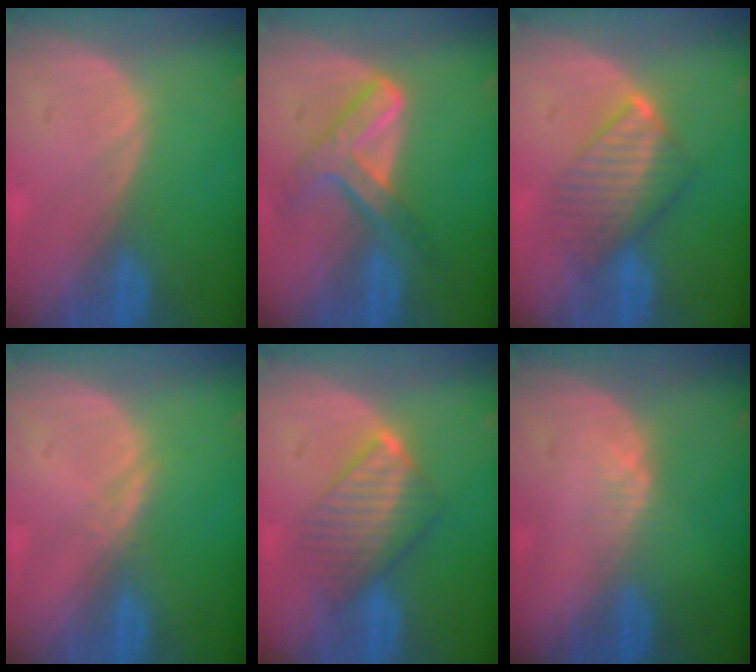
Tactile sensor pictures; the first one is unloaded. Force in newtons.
{"total": 7.3, "press": 6.1, "slide": 3.9}
{"total": 6.4, "press": 6.3, "slide": 0.8}
{"total": 1.1, "press": 1.1, "slide": 0.1}
{"total": 6.4, "press": 6.3, "slide": 0.8}
{"total": 1.7, "press": 1.5, "slide": 0.8}